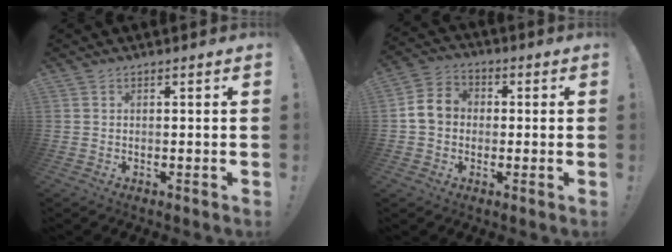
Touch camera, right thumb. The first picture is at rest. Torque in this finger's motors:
{"motor_torque": [0.02, 0.01, 0.00, 0.00, 0.00]}